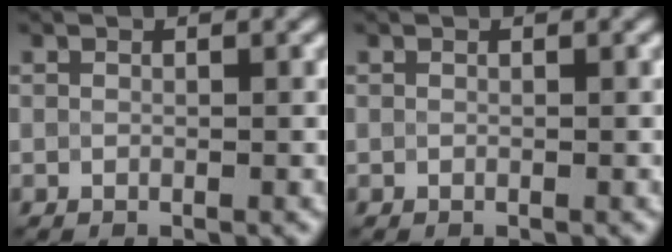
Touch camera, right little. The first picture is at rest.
{"total": 0.0}